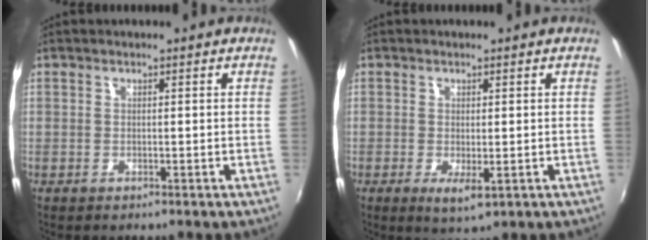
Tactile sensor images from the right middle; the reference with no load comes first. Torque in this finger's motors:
{"motor_torque": [-0.10, -0.39, -0.02, 0.01]}